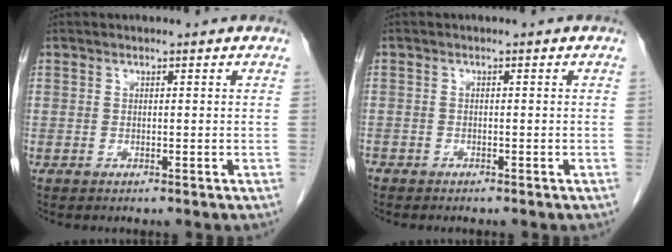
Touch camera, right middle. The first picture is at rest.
{"total": 1.0, "force": [-0.9, 0.5, 0.2], "torque": [-0.010, 0.000, -0.017]}